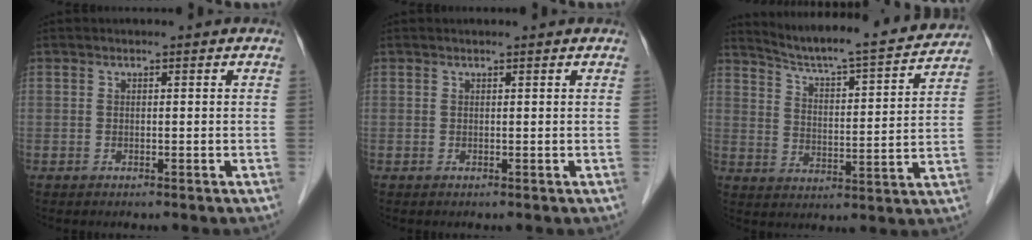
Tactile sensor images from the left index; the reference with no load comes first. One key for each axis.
{"total": 1.2, "fx": 1.2, "fy": 0.0, "fz": 0.3, "tx": -0.009, "ty": 0.009, "tz": 0.015}
{"total": 17.5, "fx": 16.5, "fy": 0.7, "fz": 6.0, "tx": -0.101, "ty": -0.023, "tz": 0.230}